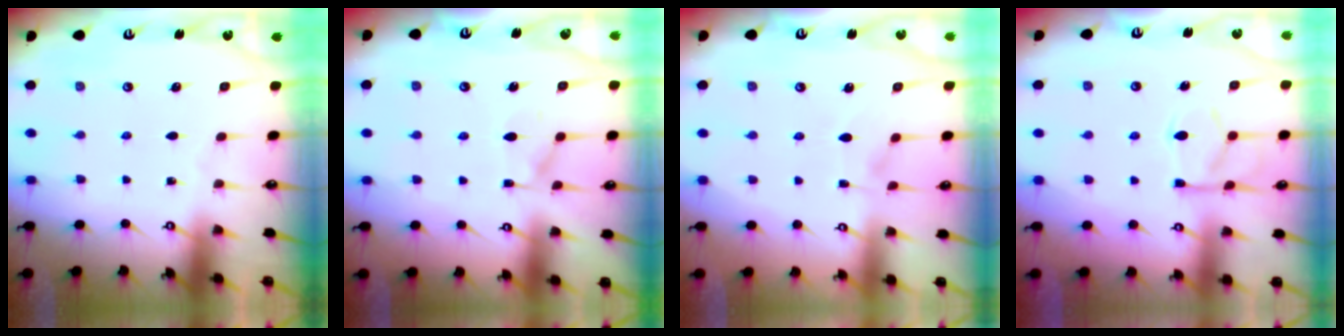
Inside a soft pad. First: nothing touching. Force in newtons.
{"total": 7.5, "press": 7.5, "slide": 0.4}
{"total": 2.4, "press": 2.3, "slide": 0.7}
{"total": 12.9, "press": 12.9, "slide": 1.3}